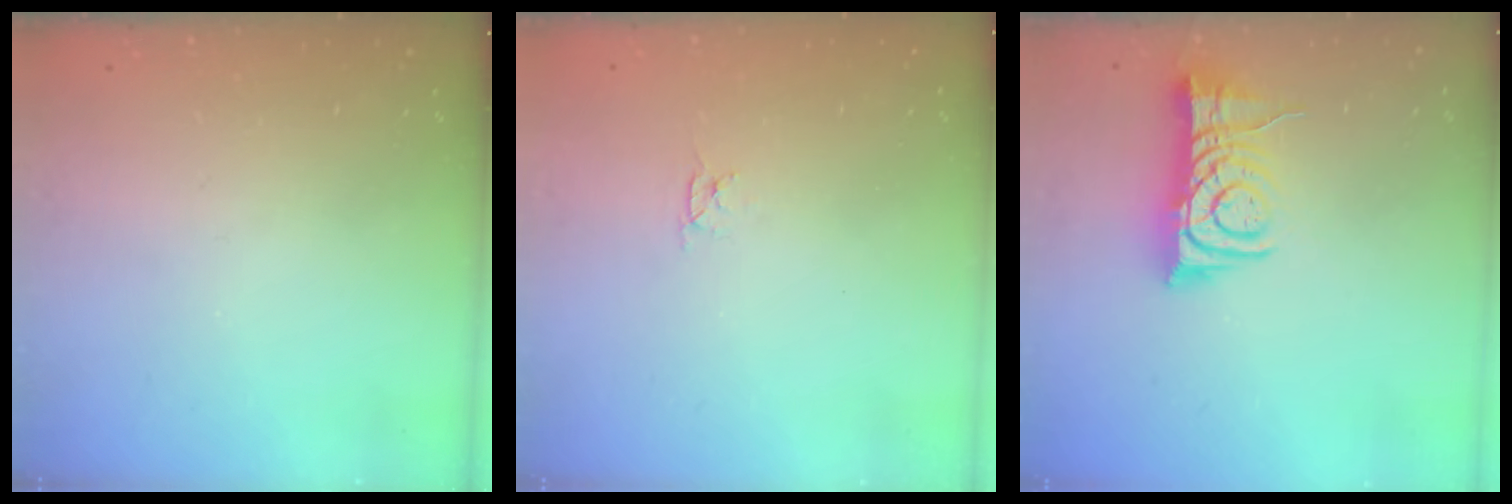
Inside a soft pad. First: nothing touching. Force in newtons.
{"total": 2.8, "press": 2.8, "slide": 0.3}
{"total": 9.1, "press": 9.1, "slide": 1.2}